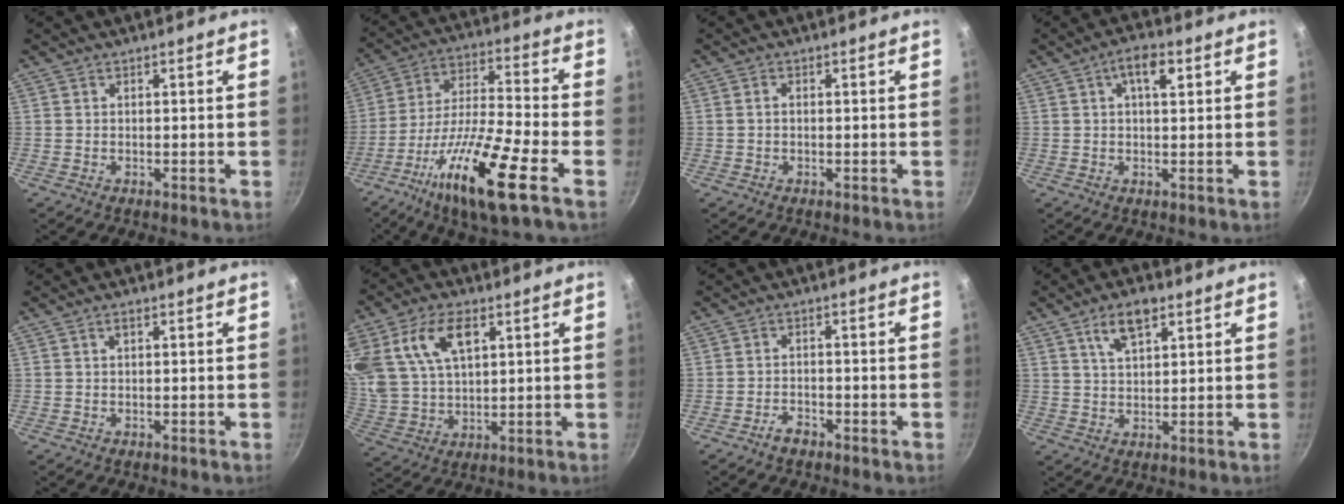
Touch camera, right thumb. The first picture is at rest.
{"total": 19.4, "force": [-9.2, 3.3, 16.7], "torque": [-0.305, 0.031, -0.175]}
{"total": 1.1, "force": [0.0, 0.7, 0.9], "torque": [-0.018, 0.004, 0.000]}
{"total": 5.3, "force": [1.9, 2.1, 4.5], "torque": [-0.067, 0.004, 0.027]}
{"total": 1.4, "force": [0.6, 0.6, 1.0], "torque": [-0.018, 0.003, 0.011]}
{"total": 15.6, "force": [6.1, 9.2, 11.1], "torque": [-0.212, -0.011, 0.124]}
{"total": 2.5, "force": [-1.9, 1.0, 1.3], "torque": [-0.021, 0.019, -0.032]}
{"total": 7.4, "force": [3.9, 3.4, 5.3], "torque": [-0.083, -0.009, 0.071]}